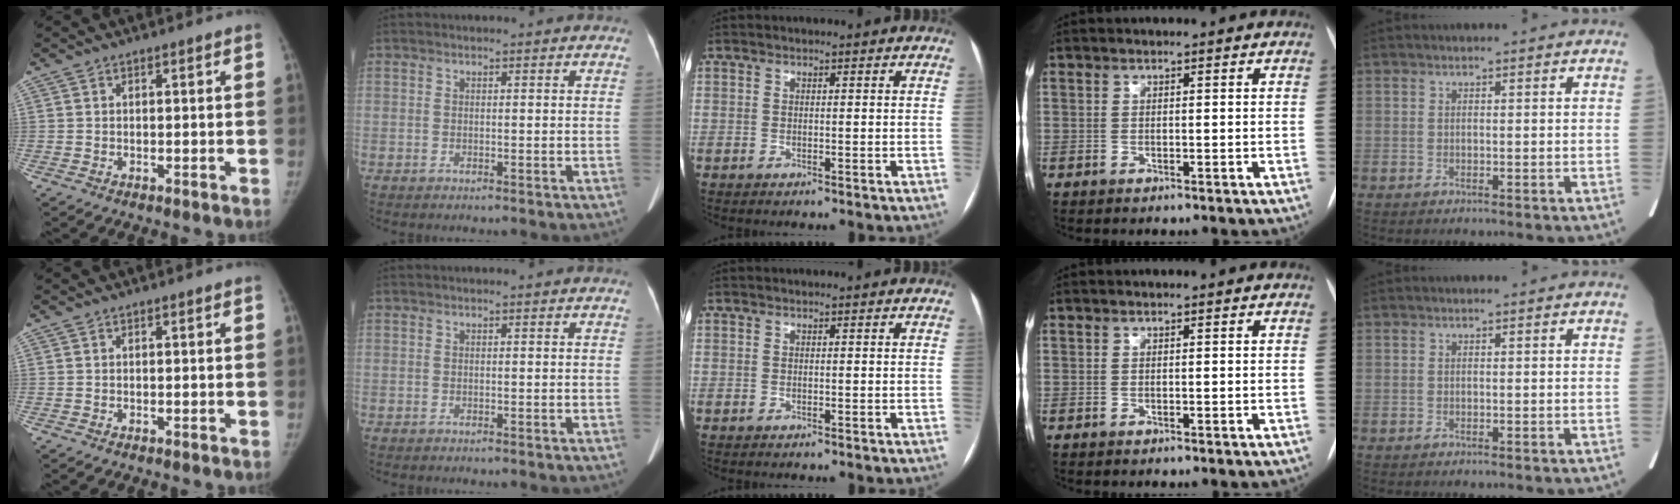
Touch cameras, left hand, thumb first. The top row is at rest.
{}